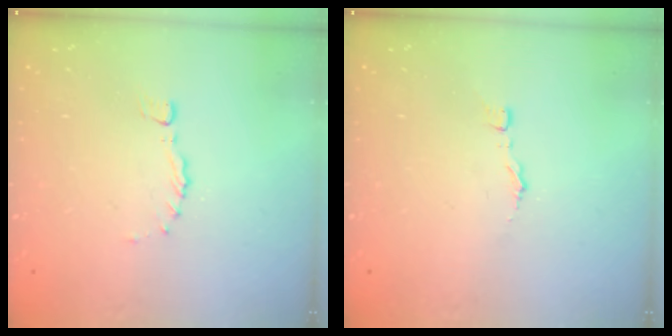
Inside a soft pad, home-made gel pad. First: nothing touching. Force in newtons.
{"total": 2.7, "press": 2.7, "slide": 0.3}